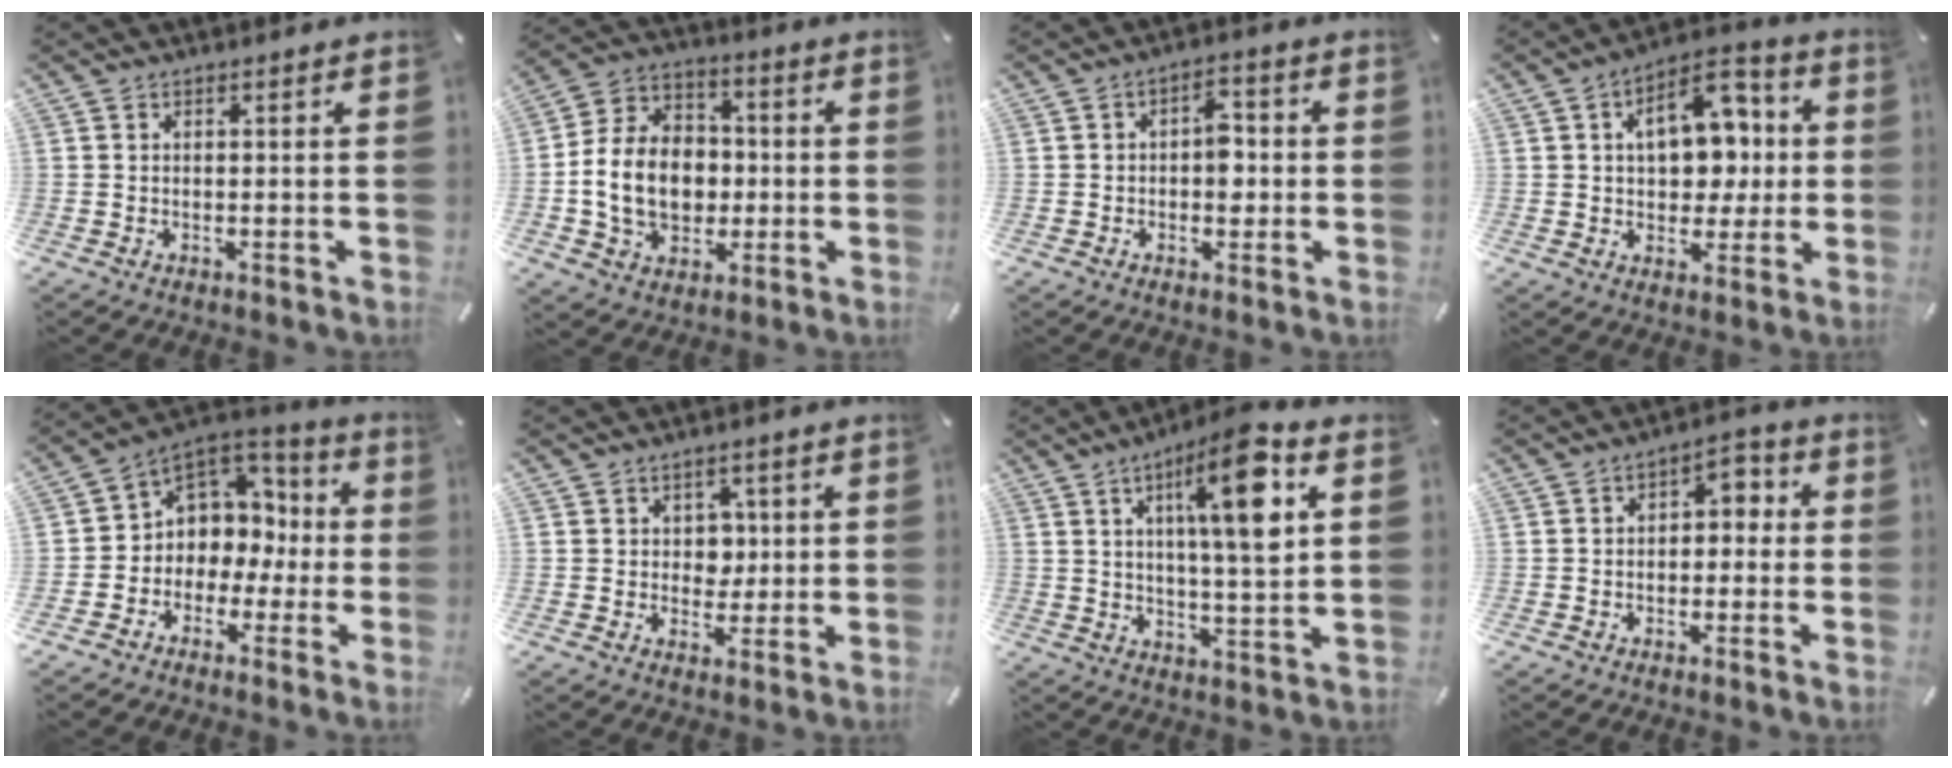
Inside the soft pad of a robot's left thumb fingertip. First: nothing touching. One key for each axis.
{"total": 14.3, "fx": -2.0, "fy": 11.3, "fz": 8.6, "tx": -0.202, "ty": 0.016, "tz": -0.034}
{"total": 5.7, "fx": -0.3, "fy": 3.5, "fz": 4.4, "tx": -0.051, "ty": 0.003, "tz": -0.014}
{"total": 13.7, "fx": 2.3, "fy": 9.5, "fz": 9.6, "tx": -0.126, "ty": 0.003, "tz": 0.040}
{"total": 7.1, "fx": 0.2, "fy": 7.0, "fz": 0.8, "tx": -0.018, "ty": -0.016, "tz": 0.009}
{"total": 5.0, "fx": 0.9, "fy": 4.4, "fz": 2.1, "tx": -0.021, "ty": -0.003, "tz": 0.009}
{"total": 15.1, "fx": 5.8, "fy": 3.4, "fz": 13.5, "tx": -0.213, "ty": -0.010, "tz": 0.083}
{"total": 3.8, "fx": -0.6, "fy": 2.7, "fz": 2.5, "tx": -0.028, "ty": 0.005, "tz": -0.022}